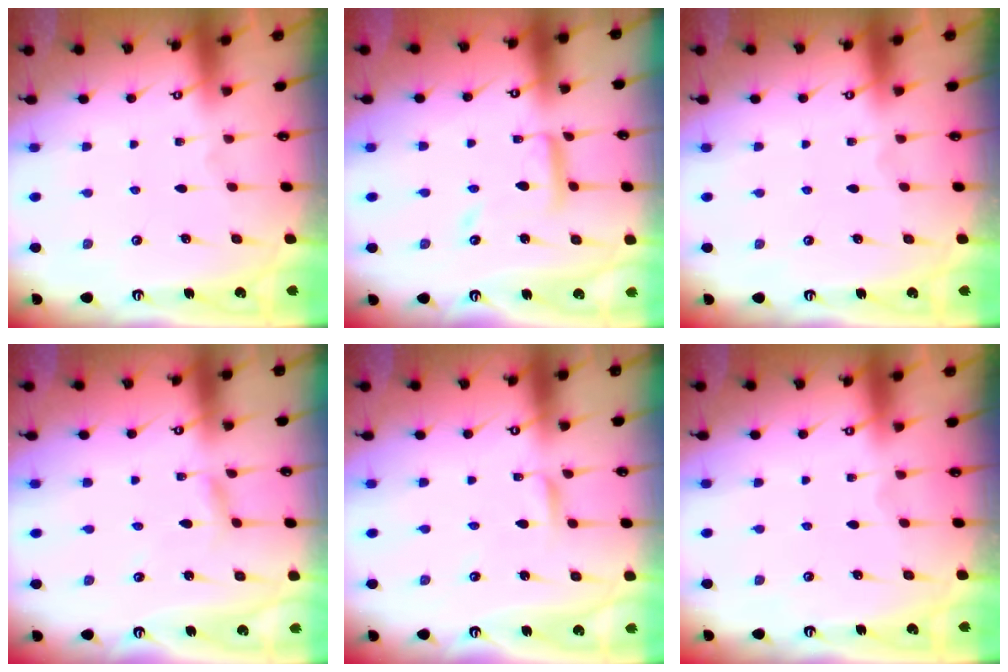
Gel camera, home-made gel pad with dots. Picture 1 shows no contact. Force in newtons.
{"total": 11.0, "press": 11.0, "slide": 1.2}
{"total": 0.0}
{"total": 2.6, "press": 2.6, "slide": 0.3}
{"total": 1.7, "press": 1.7, "slide": 0.1}
{"total": 0.0}